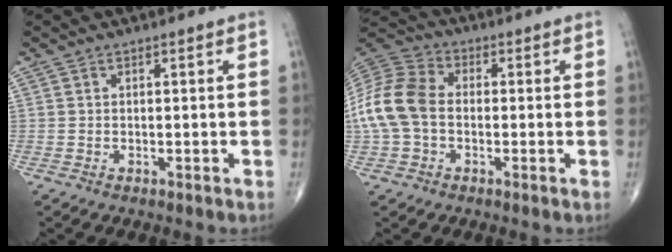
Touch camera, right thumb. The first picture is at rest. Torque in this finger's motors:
{"motor_torque": [0.46, 0.92, 0.62, -0.43, 0.10]}